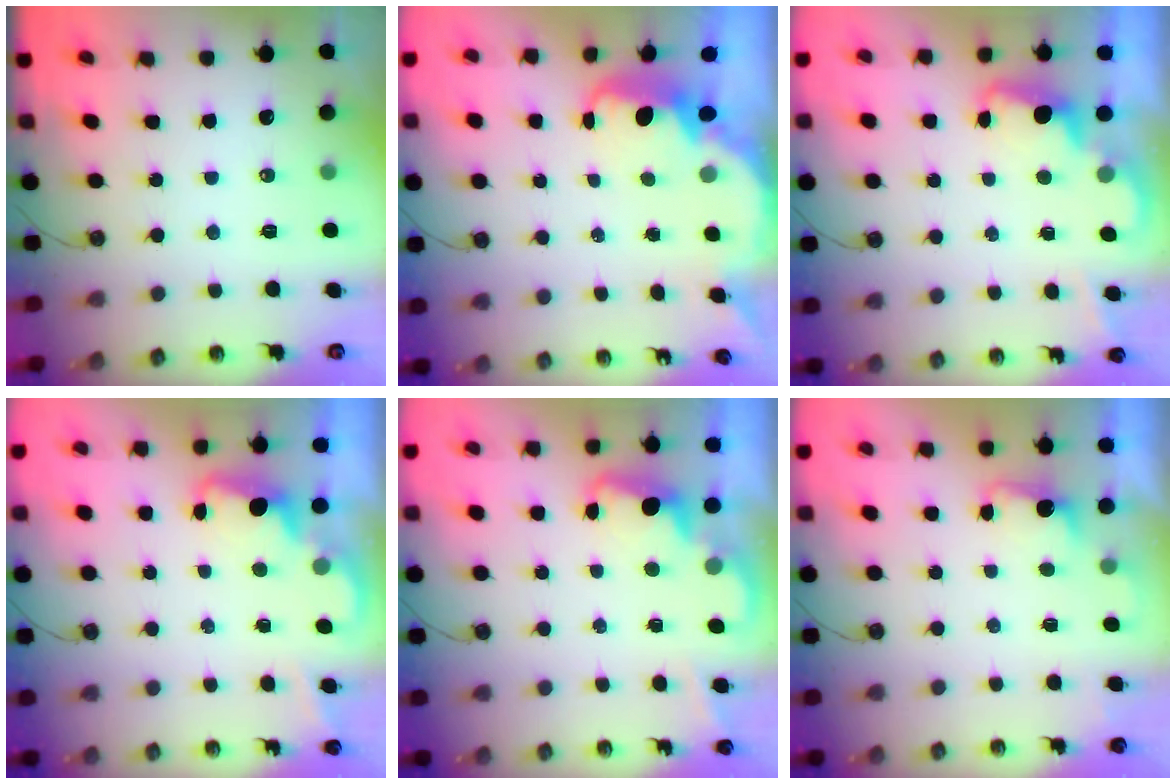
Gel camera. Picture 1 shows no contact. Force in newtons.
{"total": 3.8, "press": 3.8, "slide": 0.4}
{"total": 2.4, "press": 2.3, "slide": 0.5}
{"total": 2.1, "press": 2.0, "slide": 0.6}
{"total": 2.3, "press": 2.2, "slide": 0.6}
{"total": 1.9, "press": 1.6, "slide": 0.9}